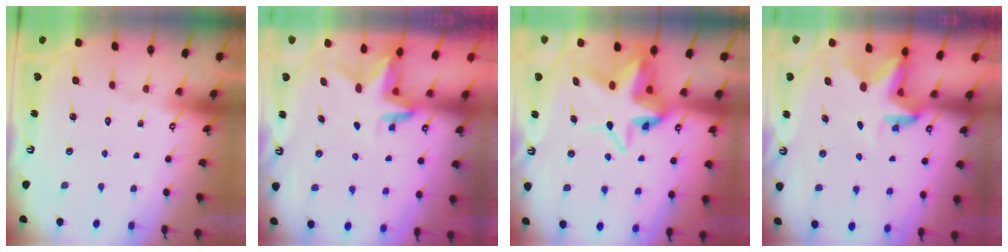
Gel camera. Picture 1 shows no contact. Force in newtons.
{"total": 3.0, "press": 3.0, "slide": 0.2}
{"total": 11.0, "press": 10.8, "slide": 2.1}
{"total": 3.2, "press": 3.2, "slide": 0.2}